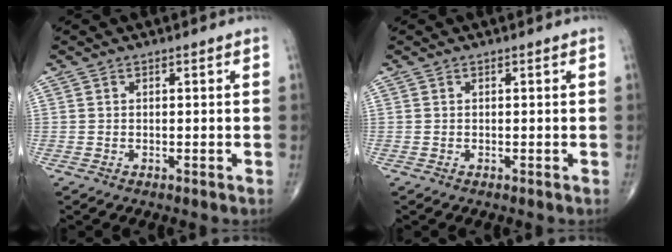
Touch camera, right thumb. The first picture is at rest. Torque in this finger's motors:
{"motor_torque": [-0.03, 0.03, -0.02, 0.02, 0.02]}